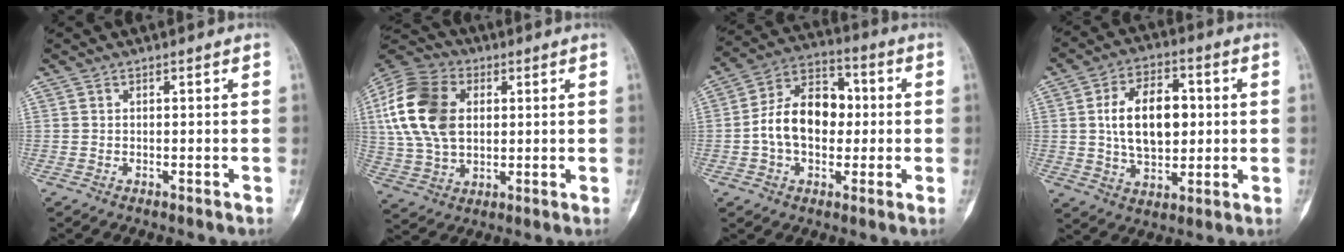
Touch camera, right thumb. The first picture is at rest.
{"total": 18.2, "force": [3.3, 12.6, 12.7], "torque": [-0.250, 0.008, 0.060]}
{"total": 14.0, "force": [-0.3, 9.6, 10.1], "torque": [-0.151, 0.036, -0.013]}
{"total": 14.2, "force": [1.6, 8.8, 11.1], "torque": [-0.161, 0.008, 0.028]}